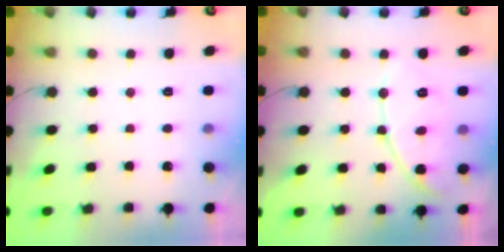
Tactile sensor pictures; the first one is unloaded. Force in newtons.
{"total": 10.5, "press": 10.5, "slide": 0.8}